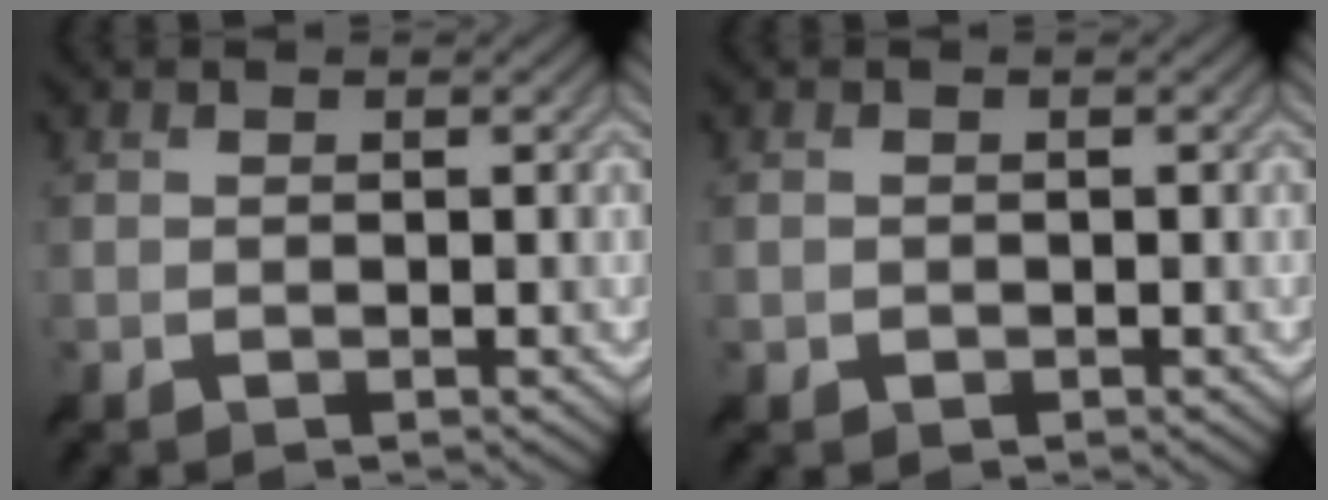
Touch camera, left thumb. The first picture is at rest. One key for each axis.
{"total": 1.0, "fx": -0.4, "fy": 0.9, "fz": 0.2, "tx": -0.001, "ty": -0.005, "tz": -0.010}